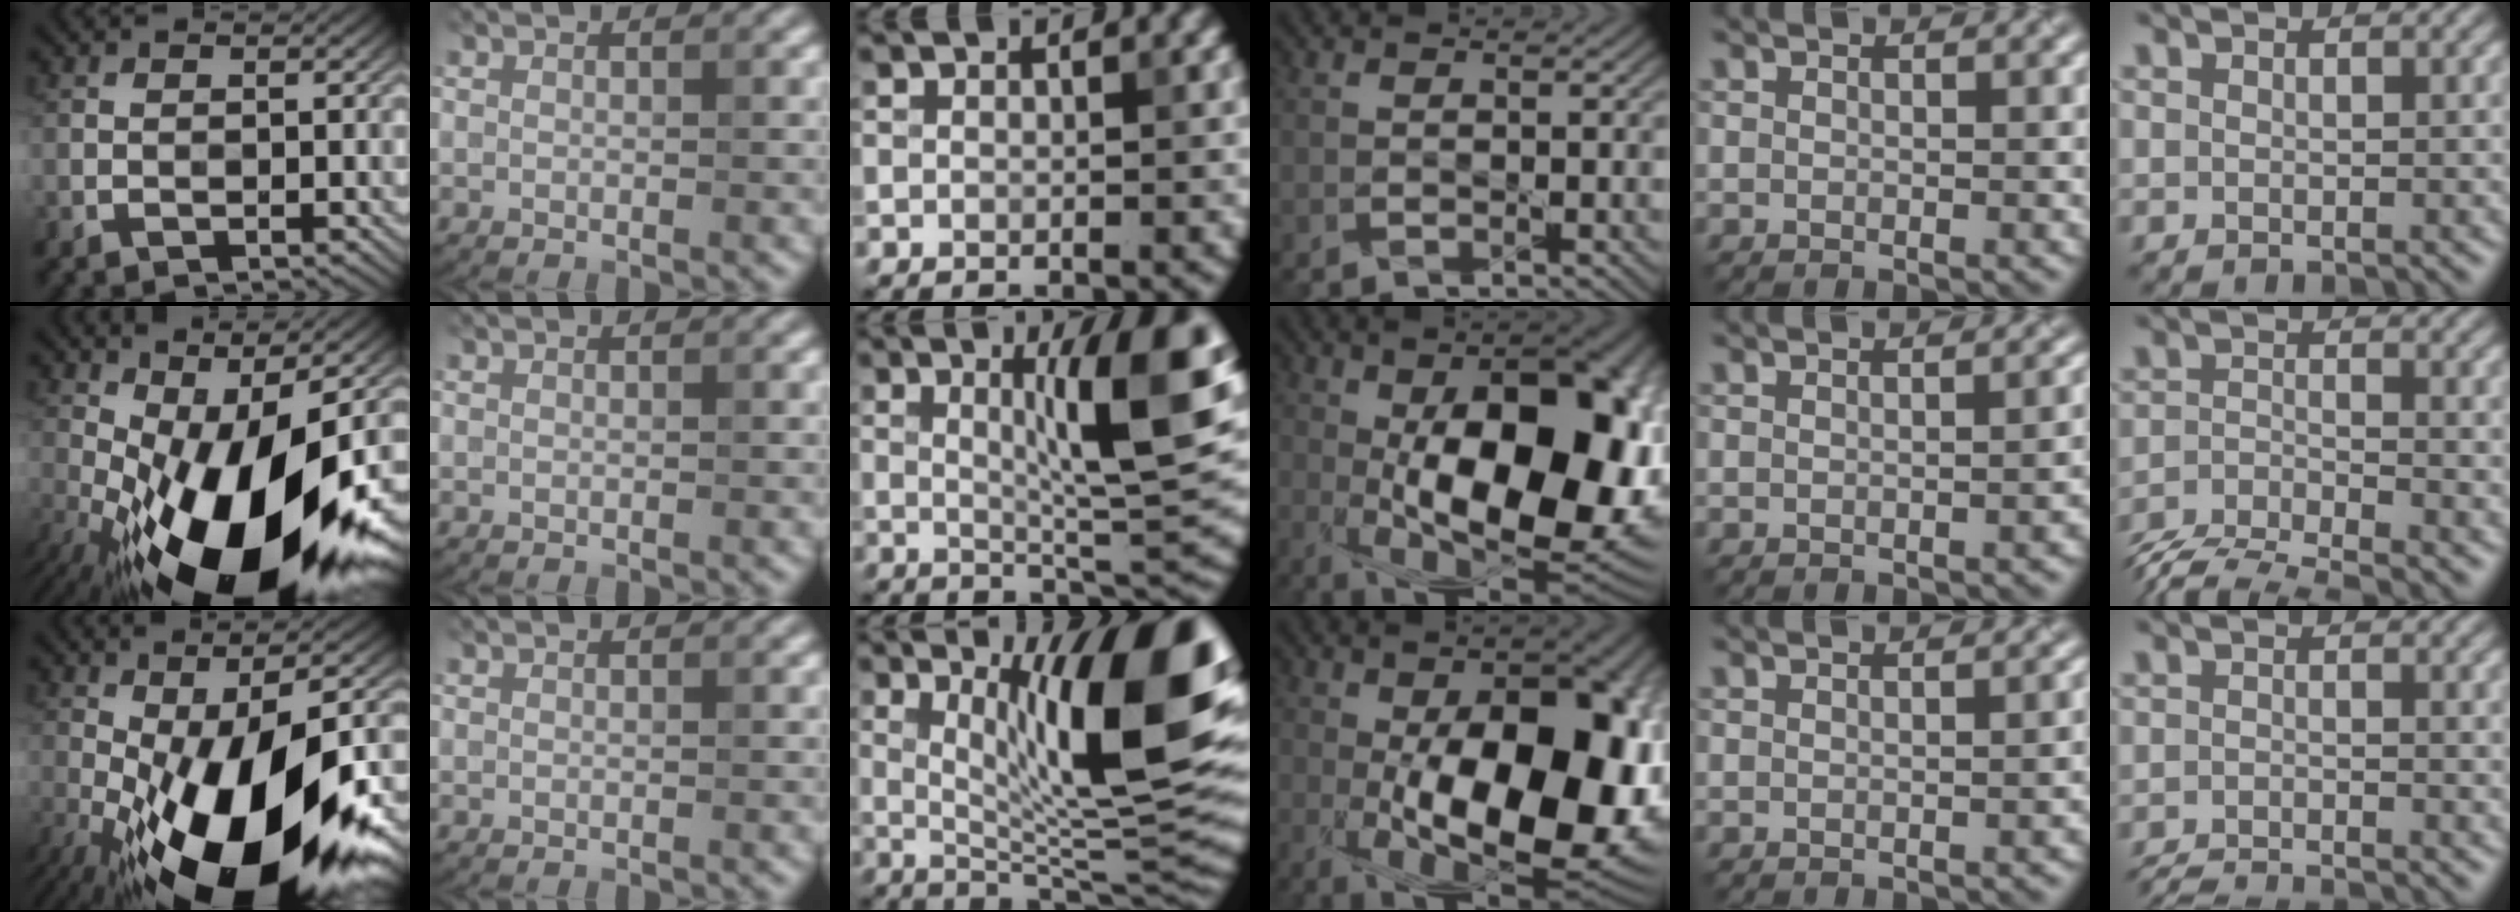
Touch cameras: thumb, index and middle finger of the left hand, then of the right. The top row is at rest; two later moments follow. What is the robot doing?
{"motion": "assemble", "object": "connector and pipe"}